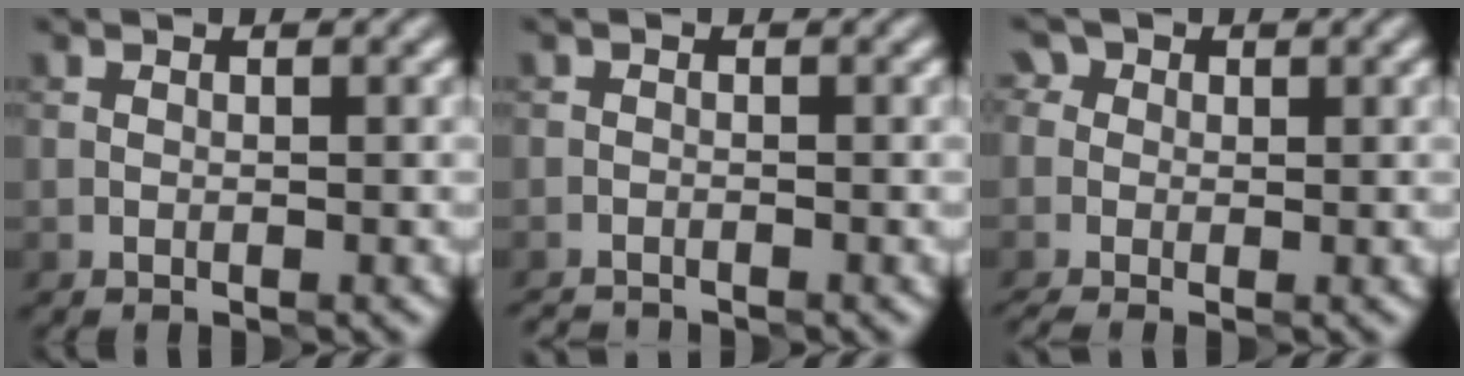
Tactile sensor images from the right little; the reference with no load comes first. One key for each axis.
{"total": 1.6, "fx": -1.6, "fy": -0.1, "fz": 0.0, "tx": 0.001, "ty": -0.008, "tz": -0.033}
{"total": 2.5, "fx": -0.5, "fy": 2.0, "fz": 1.4, "tx": -0.019, "ty": 0.014, "tz": -0.023}